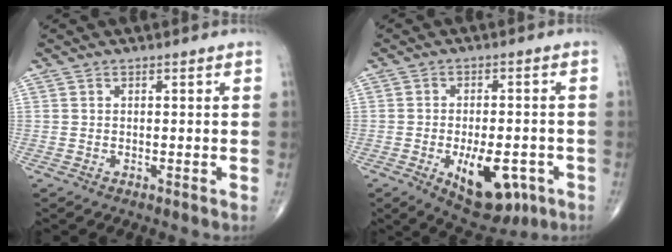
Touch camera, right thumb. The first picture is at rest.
{"total": 11.1, "force": [-4.3, 5.7, 8.5], "torque": [-0.100, 0.006, -0.048]}